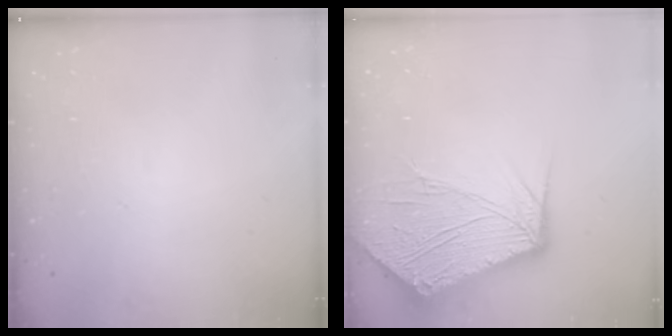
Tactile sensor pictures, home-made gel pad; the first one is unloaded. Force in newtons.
{"total": 16.8, "press": 16.7, "slide": 2.1}